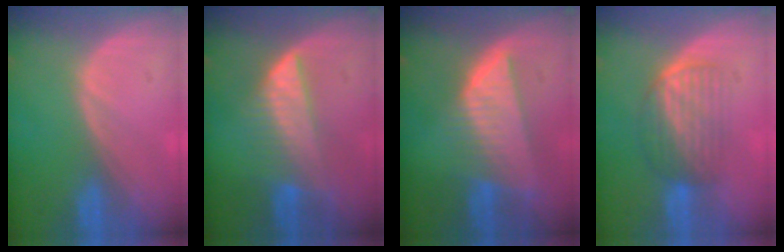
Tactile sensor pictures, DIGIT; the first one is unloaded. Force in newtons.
{"total": 6.3, "press": 6.3, "slide": 0.4}
{"total": 8.2, "press": 7.2, "slide": 3.9}
{"total": 6.0, "press": 5.8, "slide": 1.5}